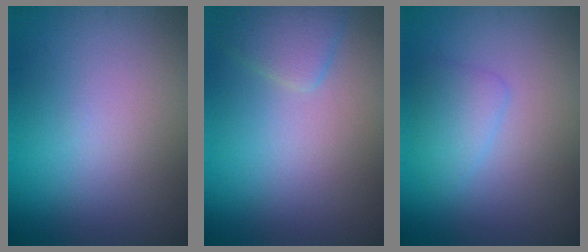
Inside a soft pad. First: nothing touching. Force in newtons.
{"total": 2.3, "press": 2.3, "slide": 0.2}
{"total": 1.8, "press": 1.8, "slide": 0.0}